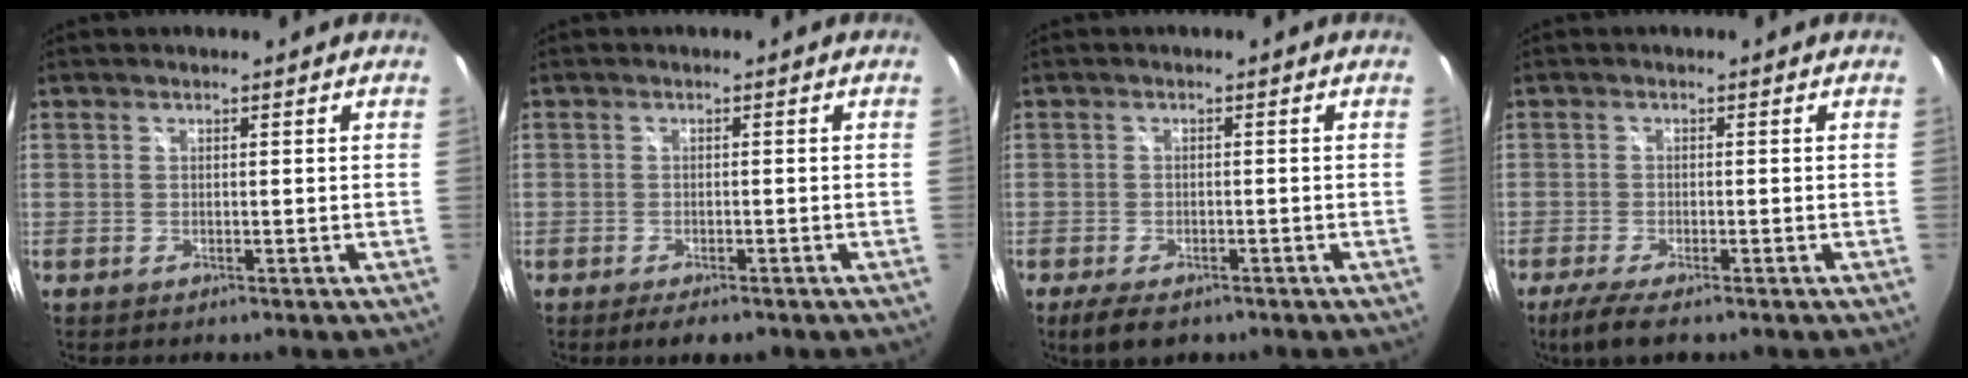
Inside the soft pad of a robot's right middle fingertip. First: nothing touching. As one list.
[{"total": 3.4, "force": [-2.4, 1.4, 2.0], "torque": [-0.041, -0.013, -0.040]}, {"total": 5.4, "force": [-3.7, 2.3, 3.1], "torque": [-0.070, -0.018, -0.060]}, {"total": 5.2, "force": [-3.8, 0.9, 3.4], "torque": [-0.085, -0.022, -0.070]}]